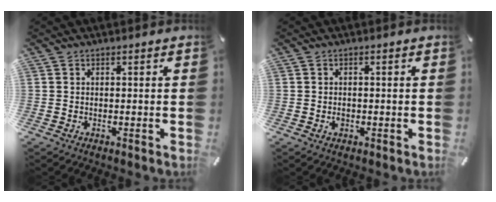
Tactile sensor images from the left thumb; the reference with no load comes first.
{"total": 1.2, "force": [-0.2, 1.0, 0.7], "torque": [-0.014, 0.003, -0.006]}